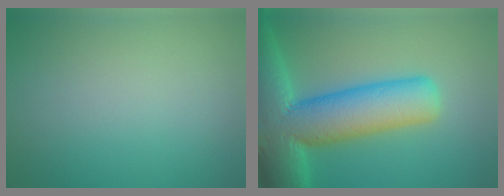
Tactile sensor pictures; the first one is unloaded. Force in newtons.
{"total": 13.4, "press": 13.4, "slide": 0.7}